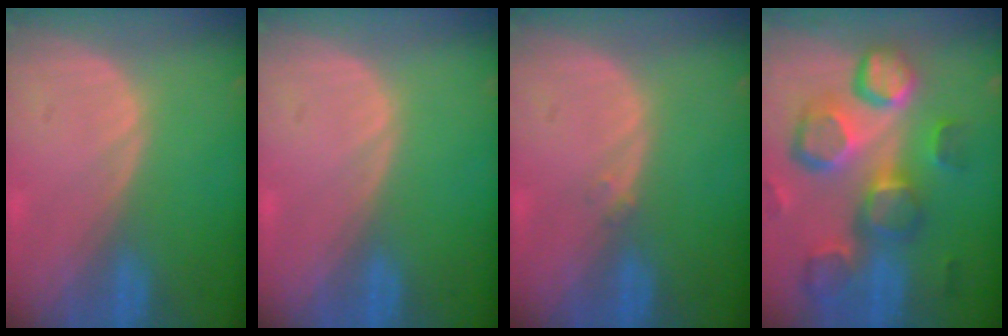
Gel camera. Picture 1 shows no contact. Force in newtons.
{"total": 0.0}
{"total": 0.8, "press": 0.7, "slide": 0.4}
{"total": 13.0, "press": 11.4, "slide": 6.4}